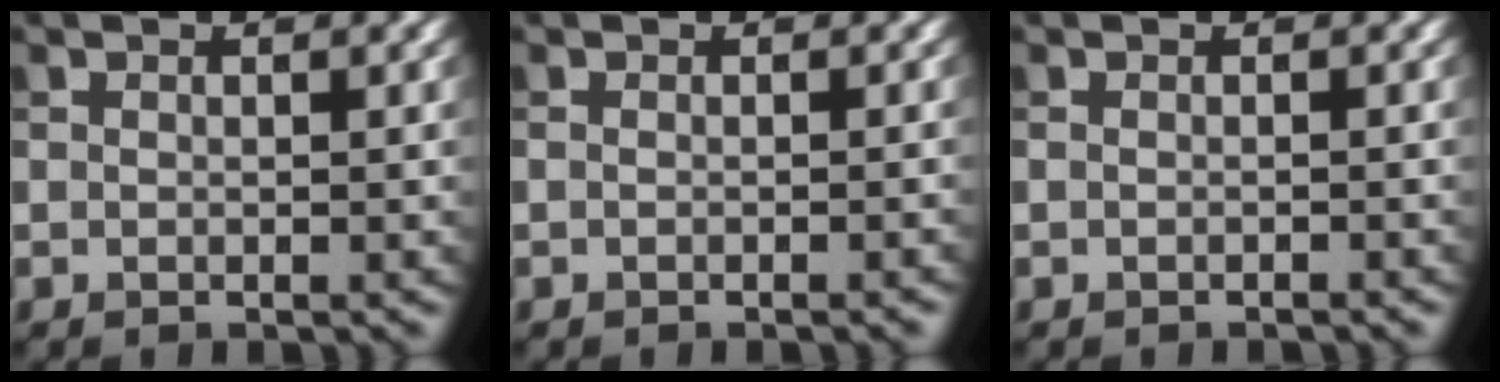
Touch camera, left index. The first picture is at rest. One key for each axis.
{"total": 1.0, "fx": -0.4, "fy": 0.3, "fz": 0.9, "tx": -0.007, "ty": -0.003, "tz": -0.012}
{"total": 0.7, "fx": -0.6, "fy": 0.0, "fz": 0.3, "tx": -0.002, "ty": -0.001, "tz": -0.013}